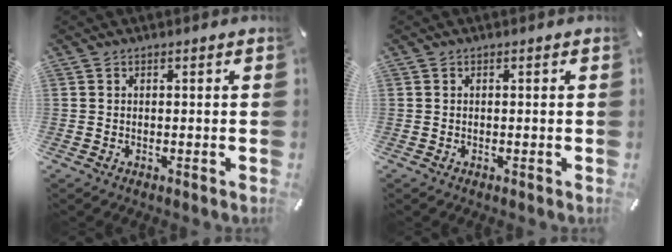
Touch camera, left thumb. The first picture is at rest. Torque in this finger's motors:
{"motor_torque": [-0.07, -0.03, -0.04, 0.02, 0.01]}